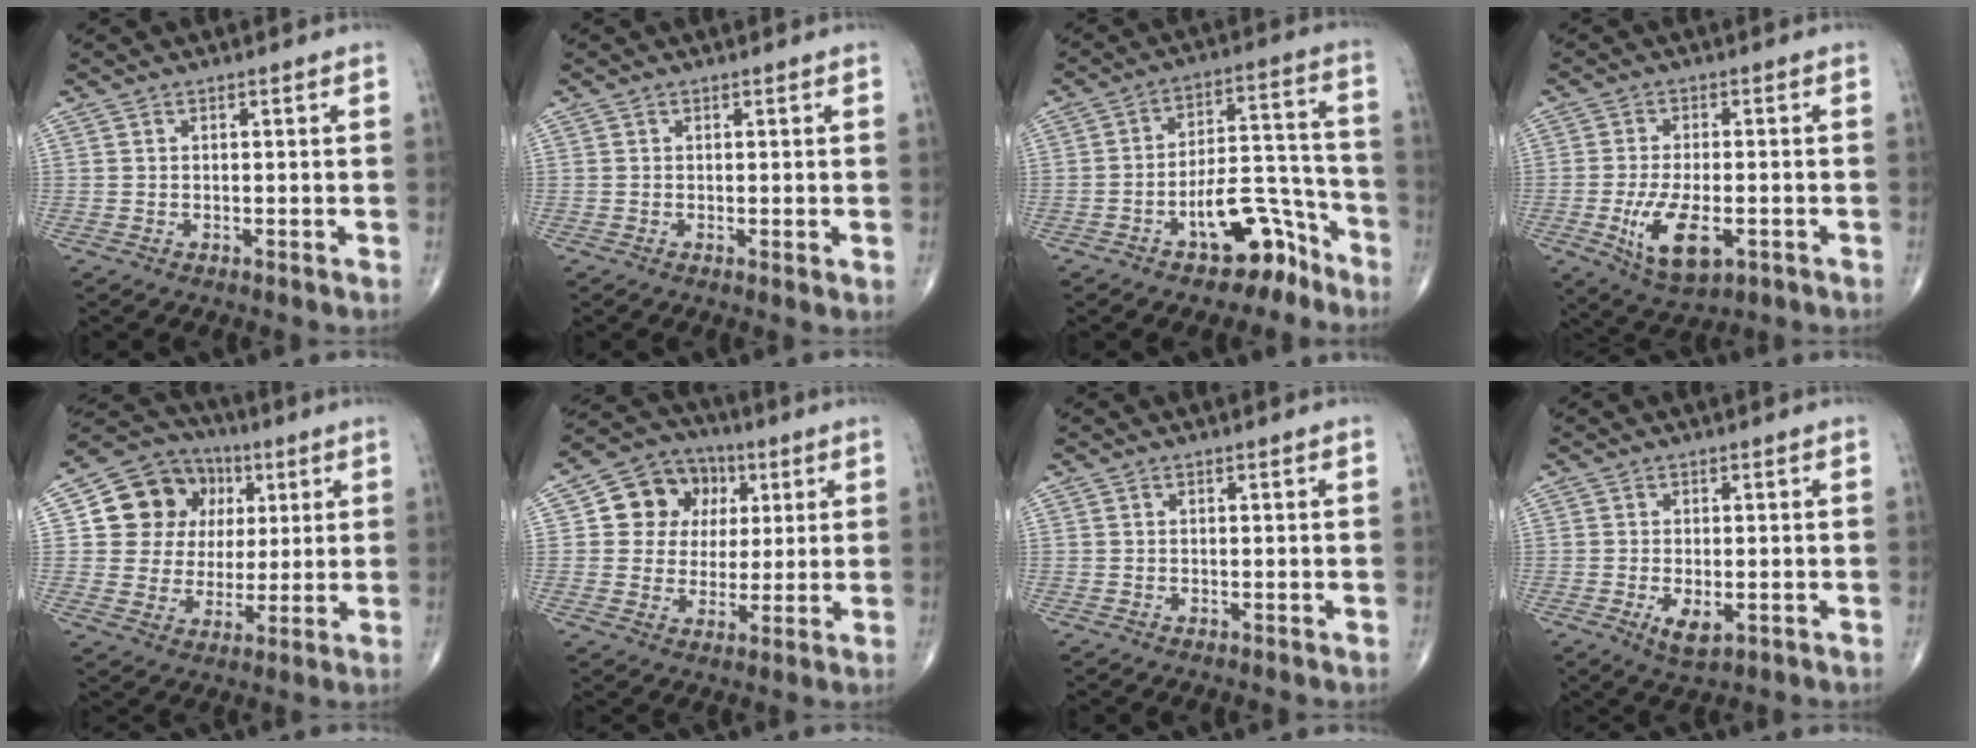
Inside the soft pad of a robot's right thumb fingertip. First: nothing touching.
{"total": 0.9, "force": [0.1, 0.3, 0.9], "torque": [-0.017, -0.005, -0.001]}
{"total": 12.1, "force": [-7.3, 5.8, 7.7], "torque": [-0.087, 0.083, -0.111]}
{"total": 10.1, "force": [-3.1, 4.7, 8.4], "torque": [-0.152, -0.005, -0.044]}
{"total": 14.5, "force": [3.9, 12.8, 5.7], "torque": [-0.056, 0.012, 0.069]}
{"total": 11.8, "force": [3.1, 10.3, 4.8], "torque": [-0.032, 0.003, 0.049]}
{"total": 0.0}
{"total": 4.3, "force": [-1.2, 2.0, 3.6], "torque": [-0.062, -0.010, -0.016]}